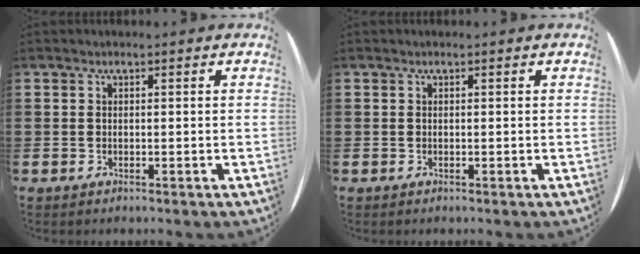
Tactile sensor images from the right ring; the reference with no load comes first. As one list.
[{"total": 0.0}]